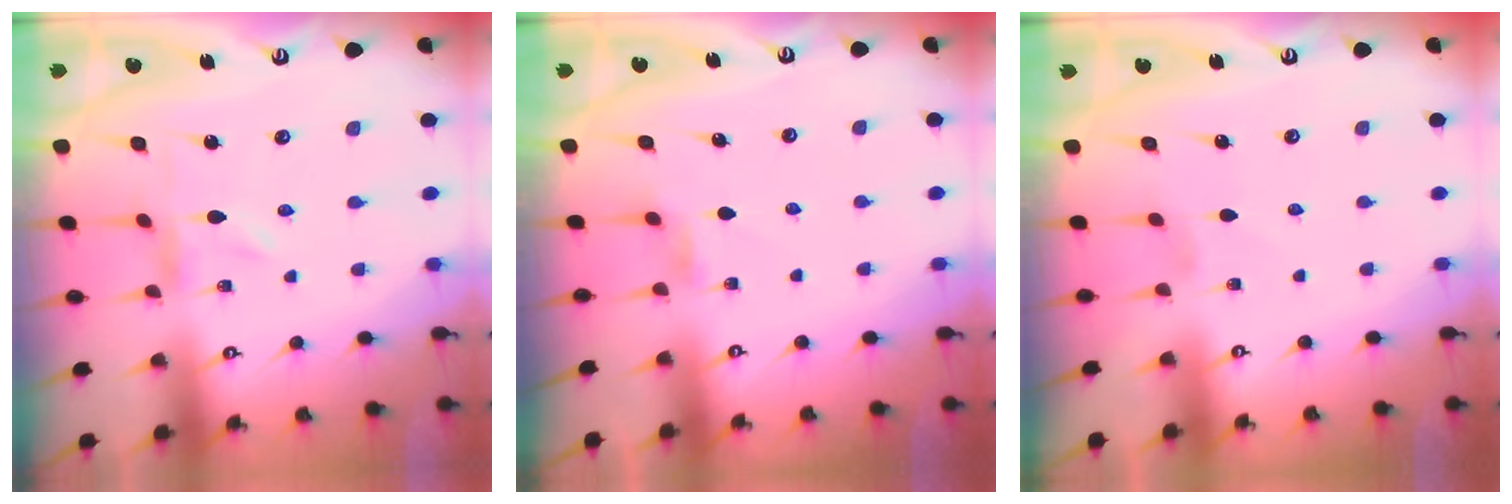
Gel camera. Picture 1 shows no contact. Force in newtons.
{"total": 2.3, "press": 2.3, "slide": 0.4}
{"total": 0.0}